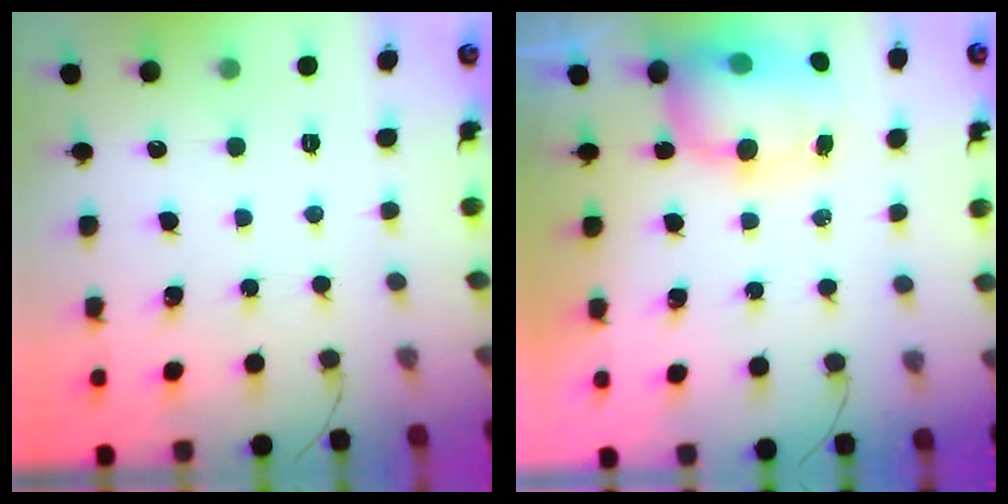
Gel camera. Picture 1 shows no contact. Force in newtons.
{"total": 8.5, "press": 8.3, "slide": 1.8}